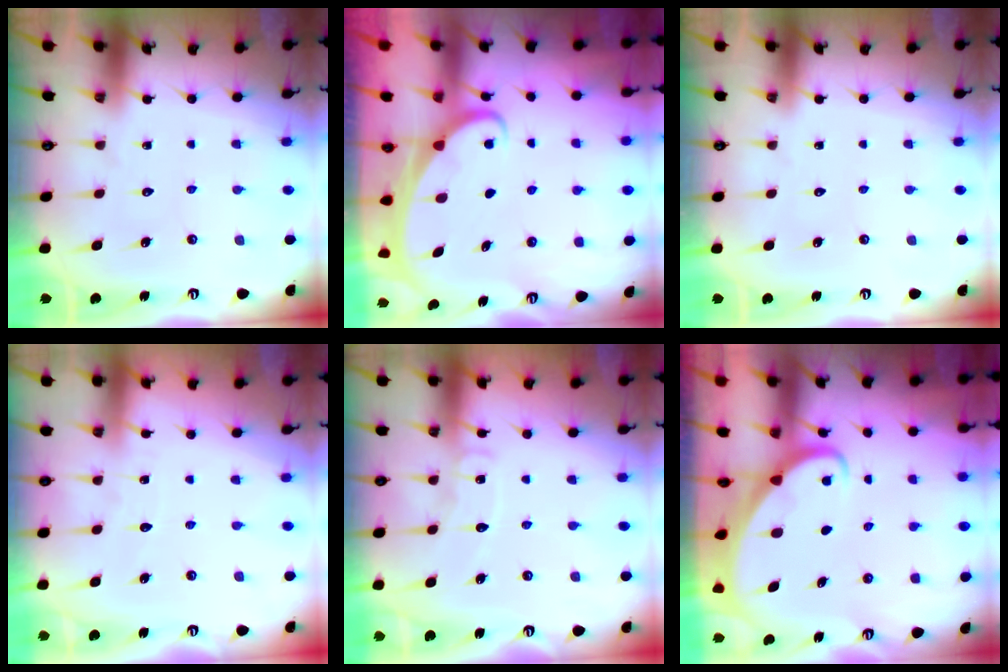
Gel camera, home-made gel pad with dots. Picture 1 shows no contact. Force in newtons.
{"total": 2.4, "press": 2.4, "slide": 0.3}
{"total": 0.0}
{"total": 2.0, "press": 2.0, "slide": 0.1}
{"total": 7.1, "press": 7.0, "slide": 0.7}
{"total": 2.4, "press": 2.4, "slide": 0.2}